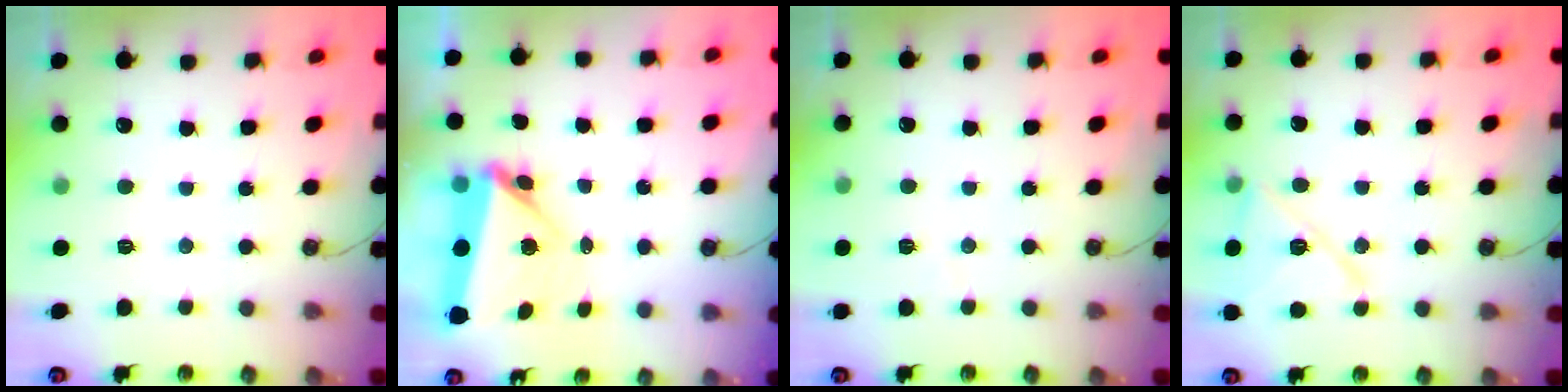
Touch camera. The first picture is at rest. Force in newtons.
{"total": 6.2, "press": 6.0, "slide": 1.2}
{"total": 3.3, "press": 1.9, "slide": 2.7}
{"total": 13.5, "press": 13.4, "slide": 1.3}